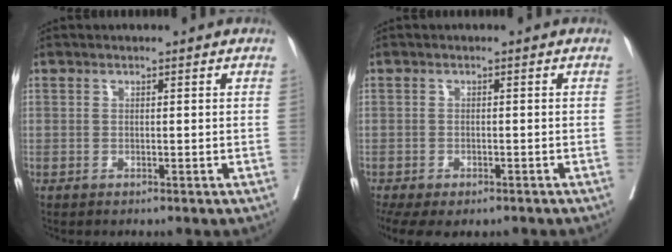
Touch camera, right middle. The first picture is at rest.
{"total": 10.2, "force": [-7.0, 5.1, 5.5], "torque": [-0.131, -0.009, -0.093]}